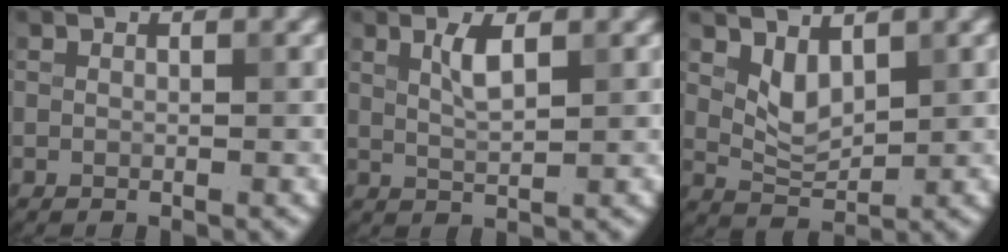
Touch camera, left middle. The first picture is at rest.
{"total": 2.2, "force": [1.0, 0.6, 1.9], "torque": [-0.038, 0.001, 0.020]}
{"total": 2.7, "force": [1.3, 1.4, 1.9], "torque": [-0.038, -0.007, 0.032]}